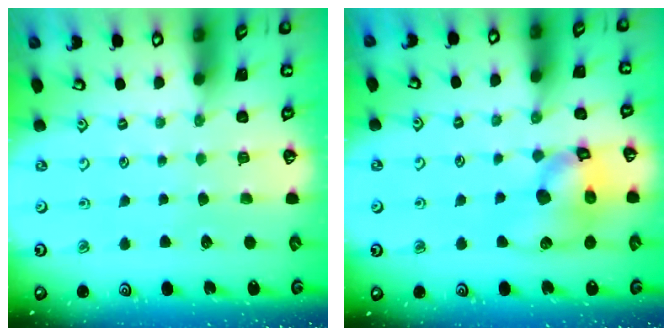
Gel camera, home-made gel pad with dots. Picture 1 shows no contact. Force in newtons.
{"total": 13.0, "press": 12.8, "slide": 2.0}